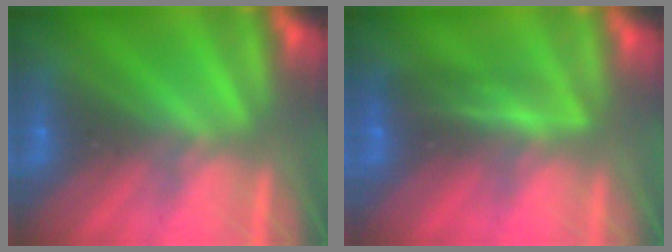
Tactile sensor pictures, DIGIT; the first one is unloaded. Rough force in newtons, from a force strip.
{"total": 1.8}